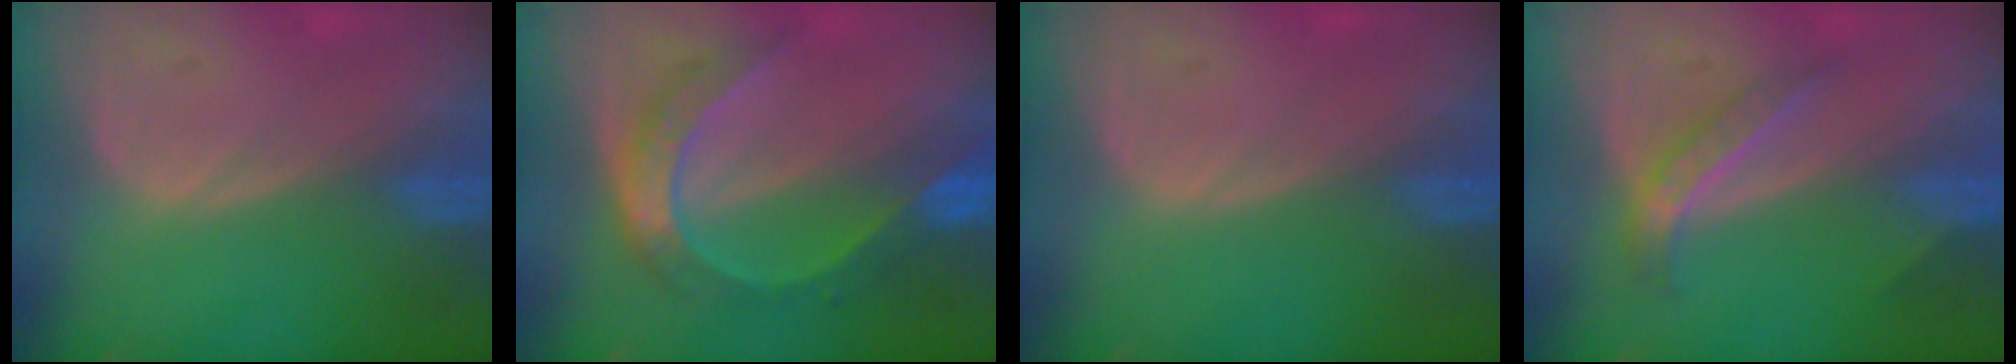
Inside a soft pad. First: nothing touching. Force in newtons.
{"total": 8.3, "press": 8.2, "slide": 0.8}
{"total": 0.0}
{"total": 4.1, "press": 4.1, "slide": 0.3}